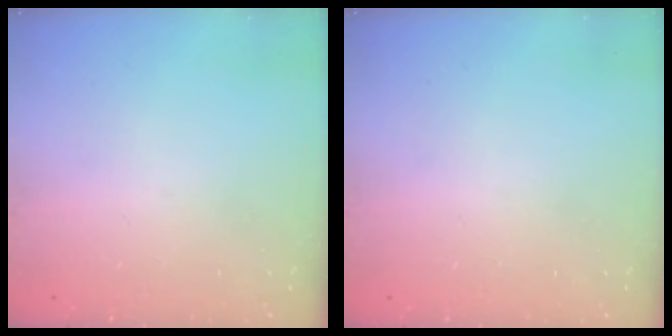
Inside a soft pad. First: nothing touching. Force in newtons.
{"total": 2.6, "press": 2.6, "slide": 0.2}